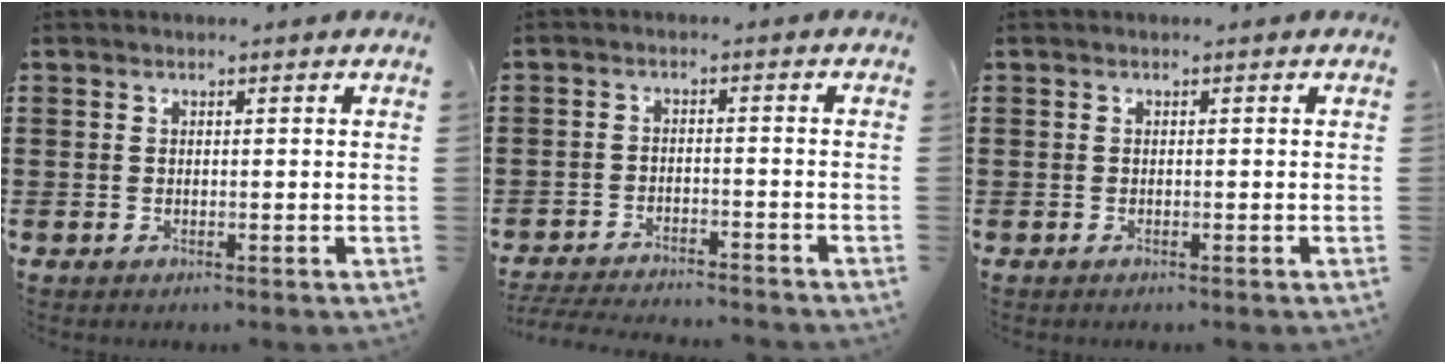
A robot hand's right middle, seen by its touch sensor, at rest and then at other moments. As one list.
[{"total": 3.9, "force": [-3.8, 0.1, 0.5], "torque": [-0.017, -0.001, -0.082]}, {"total": 0.0}]